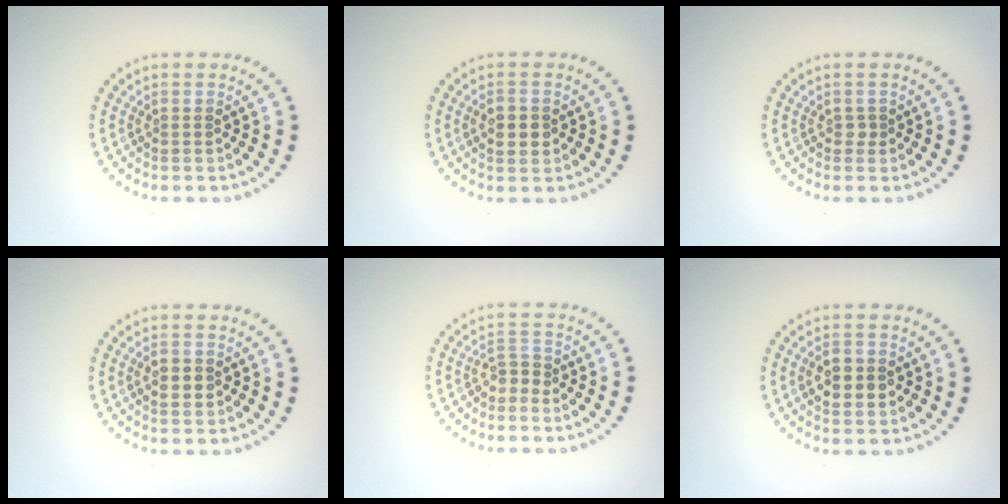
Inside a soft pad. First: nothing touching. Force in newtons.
{"total": 2.5, "press": 2.5, "slide": 0.1}
{"total": 0.5, "press": 0.4, "slide": 0.3}
{"total": 1.8, "press": 1.8, "slide": 0.1}
{"total": 1.6, "press": 1.0, "slide": 1.2}
{"total": 3.1, "press": 3.1, "slide": 0.2}